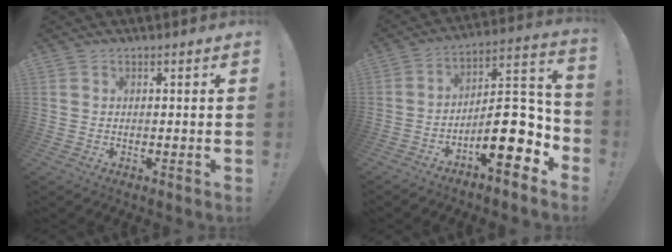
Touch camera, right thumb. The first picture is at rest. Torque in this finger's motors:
{"motor_torque": [2.10, 2.37, 1.41, -1.36, 0.19]}